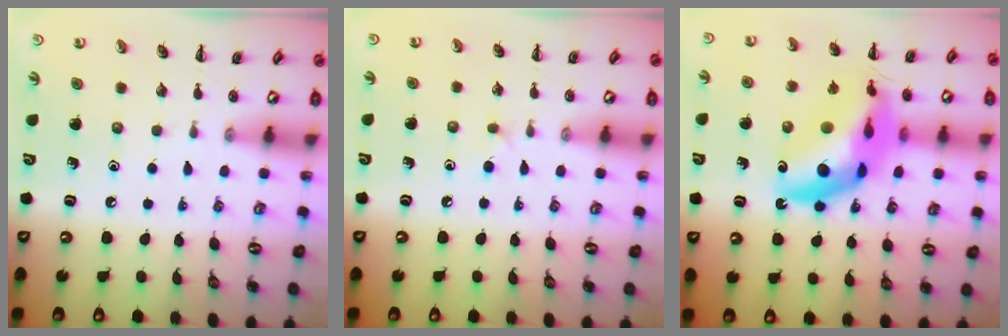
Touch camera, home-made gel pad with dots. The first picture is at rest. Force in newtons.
{"total": 2.8, "press": 2.7, "slide": 1.0}
{"total": 21.7, "press": 21.1, "slide": 5.0}